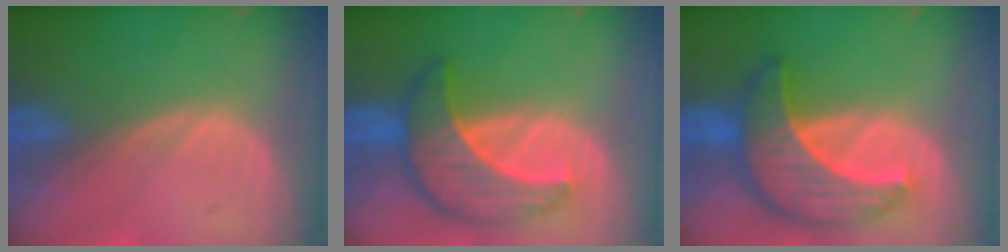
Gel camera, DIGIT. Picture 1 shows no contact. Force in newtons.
{"total": 8.5, "press": 8.4, "slide": 0.5}
{"total": 9.6, "press": 9.5, "slide": 0.8}